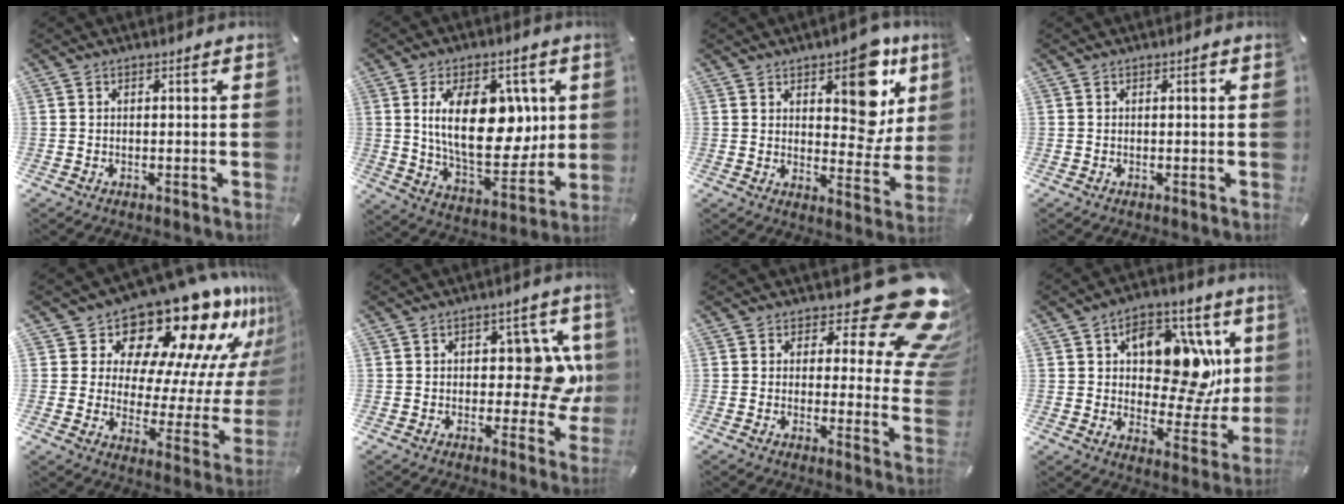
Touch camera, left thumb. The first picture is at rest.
{"total": 19.8, "force": [4.6, 11.3, 15.7], "torque": [-0.266, -0.011, 0.075]}
{"total": 13.8, "force": [7.0, 7.7, 9.2], "torque": [-0.088, -0.054, 0.115]}
{"total": 0.8, "force": [0.2, 0.2, 0.7], "torque": [-0.006, 0.000, 0.000]}
{"total": 20.1, "force": [16.3, 8.4, 8.2], "torque": [-0.094, -0.155, 0.272]}
{"total": 12.7, "force": [0.9, 7.5, 10.1], "torque": [-0.111, -0.002, 0.015]}
{"total": 20.8, "force": [10.6, 8.4, 15.8], "torque": [-0.194, -0.071, 0.172]}
{"total": 16.5, "force": [5.1, 10.5, 11.6], "torque": [-0.149, -0.028, 0.092]}